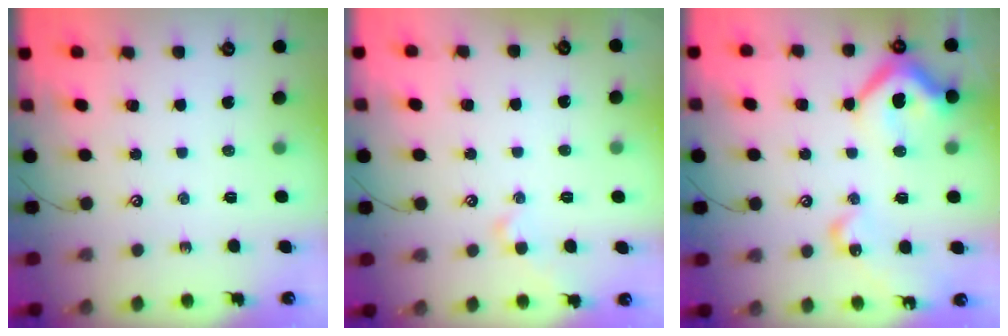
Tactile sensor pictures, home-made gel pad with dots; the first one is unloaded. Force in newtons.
{"total": 1.4, "press": 1.4, "slide": 0.1}
{"total": 18.0, "press": 17.9, "slide": 2.1}